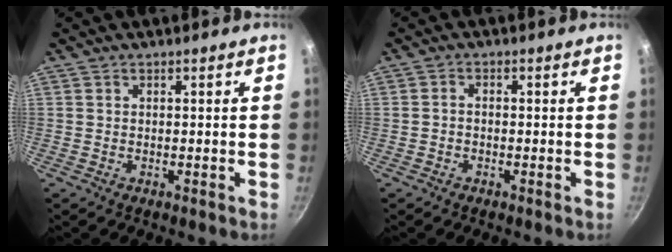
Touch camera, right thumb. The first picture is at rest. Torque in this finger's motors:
{"motor_torque": [0.01, 0.03, -0.03, -0.02, 0.04]}